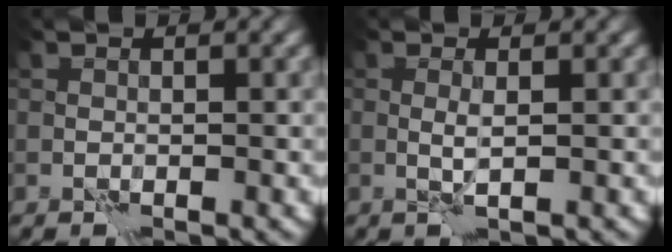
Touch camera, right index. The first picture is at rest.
{"total": 1.1, "force": [0.4, -0.1, 1.1], "torque": [-0.024, 0.000, 0.007]}